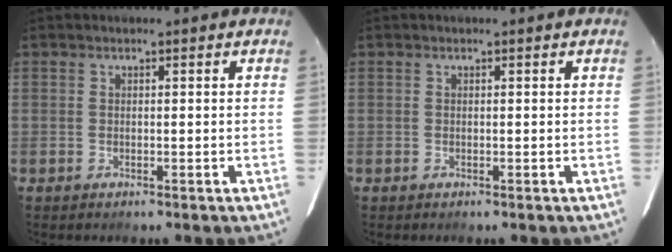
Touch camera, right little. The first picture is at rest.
{"total": 0.0}